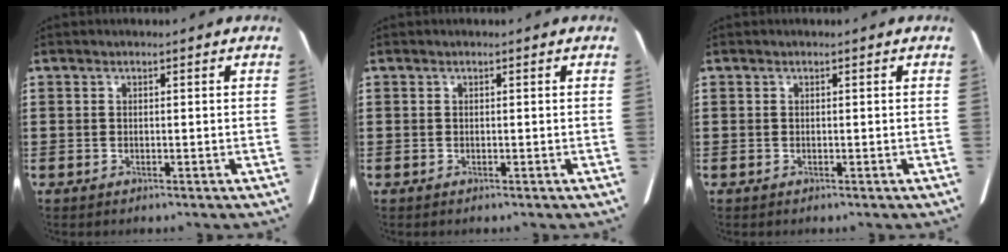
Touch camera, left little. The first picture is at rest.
{"total": 0.0}
{"total": 0.0}